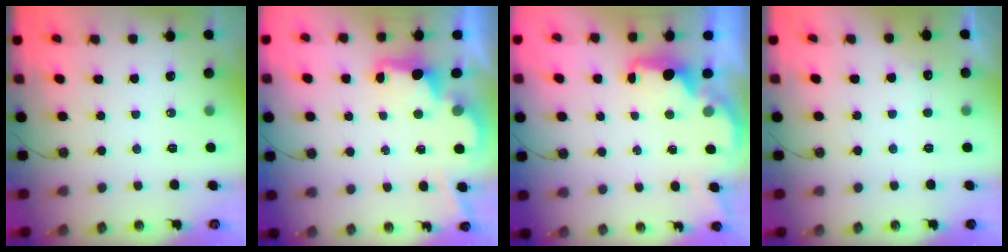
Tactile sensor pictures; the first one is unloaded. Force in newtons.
{"total": 2.7, "press": 2.5, "slide": 0.8}
{"total": 2.0, "press": 1.9, "slide": 0.8}
{"total": 4.3, "press": 4.2, "slide": 1.1}